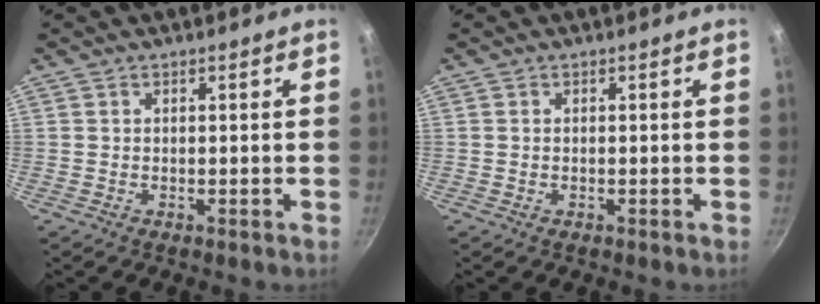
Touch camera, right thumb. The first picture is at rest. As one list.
[{"total": 0.0}]